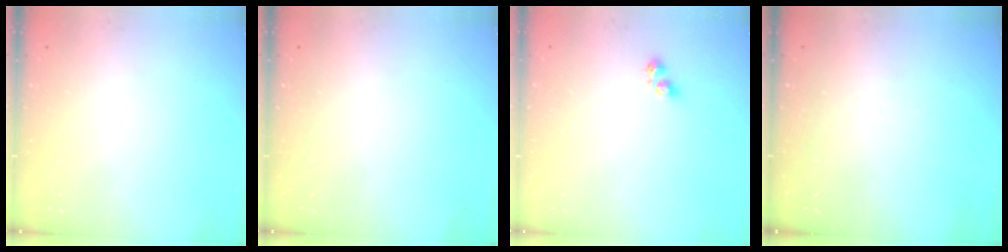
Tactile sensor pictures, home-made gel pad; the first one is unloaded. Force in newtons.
{"total": 0.0}
{"total": 4.0, "press": 3.9, "slide": 0.5}
{"total": 0.0}